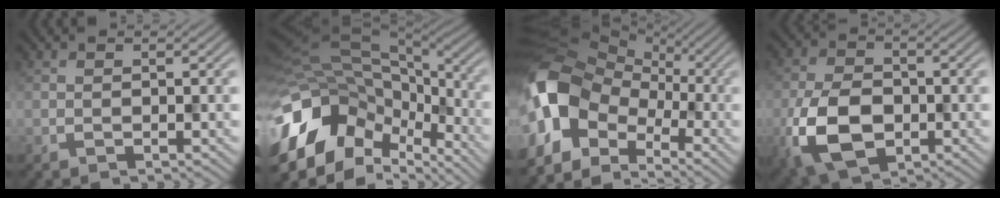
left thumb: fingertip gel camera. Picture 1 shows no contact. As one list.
[{"total": 15.4, "force": [-4.2, 9.7, 11.1], "torque": [-0.269, -0.007, -0.063]}, {"total": 13.2, "force": [-3.1, 9.4, 8.7], "torque": [-0.215, -0.009, -0.074]}, {"total": 9.9, "force": [-3.6, 6.3, 6.7], "torque": [-0.163, -0.019, -0.067]}]